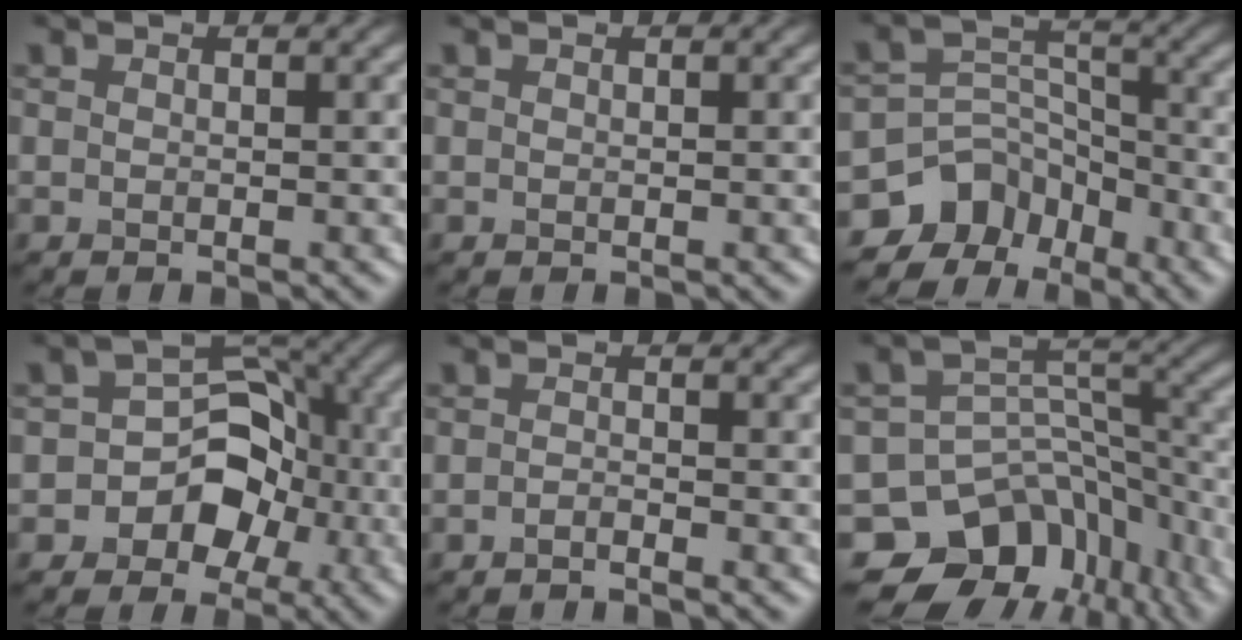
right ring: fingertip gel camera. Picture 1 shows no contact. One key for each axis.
{"total": 0.0}
{"total": 8.0, "fx": -5.9, "fy": 5.2, "fz": 1.7, "tx": -0.009, "ty": 0.014, "tz": -0.101}
{"total": 7.1, "fx": -2.7, "fy": 5.8, "fz": 3.2, "tx": -0.012, "ty": 0.018, "tz": -0.061}
{"total": 1.1, "fx": -0.9, "fy": 0.2, "fz": 0.7, "tx": -0.010, "ty": -0.001, "tz": -0.019}
{"total": 13.7, "fx": -9.1, "fy": 9.2, "fz": 4.4, "tx": -0.082, "ty": 0.012, "tz": -0.118}